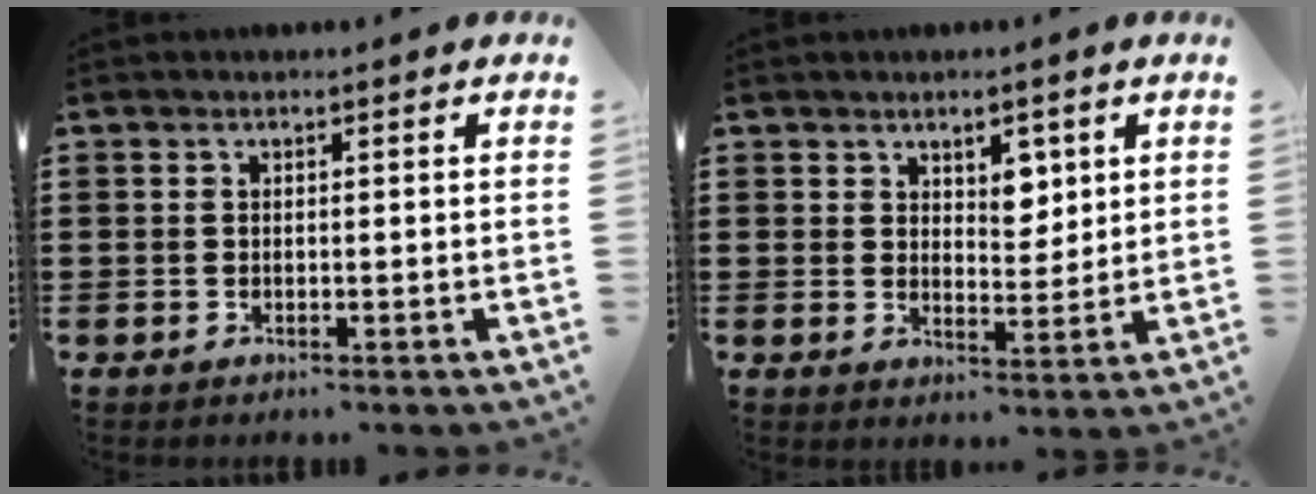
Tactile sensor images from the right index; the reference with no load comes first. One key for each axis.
{"total": 4.3, "fx": 2.6, "fy": 2.6, "fz": 2.3, "tx": -0.029, "ty": 0.000, "tz": 0.041}